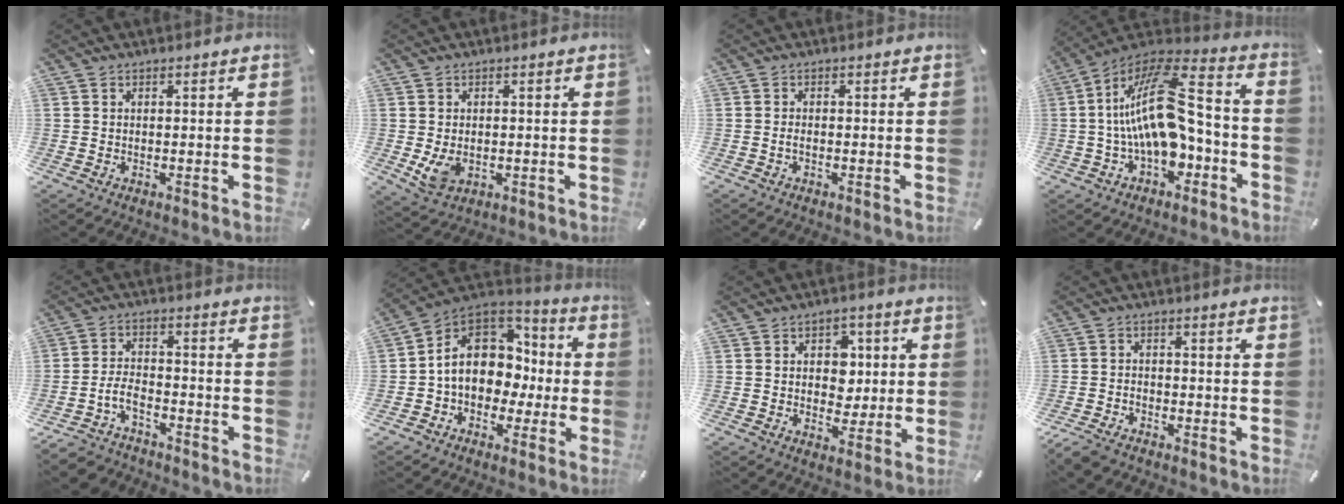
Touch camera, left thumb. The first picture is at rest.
{"total": 4.7, "force": [-0.2, 3.6, 3.0], "torque": [-0.058, -0.008, -0.006]}
{"total": 1.1, "force": [-0.5, 0.5, 0.9], "torque": [-0.018, 0.001, -0.010]}
{"total": 20.1, "force": [-0.2, 11.1, 16.7], "torque": [-0.316, 0.005, -0.001]}
{"total": 6.1, "force": [-3.7, 3.6, 3.2], "torque": [-0.080, 0.007, -0.075]}
{"total": 13.3, "force": [0.1, 11.2, 7.2], "torque": [-0.136, 0.003, 0.008]}
{"total": 7.1, "force": [0.7, 6.2, 3.3], "torque": [-0.040, 0.002, 0.008]}
{"total": 3.6, "force": [-2.9, 1.6, 1.3], "torque": [-0.040, 0.010, -0.061]}